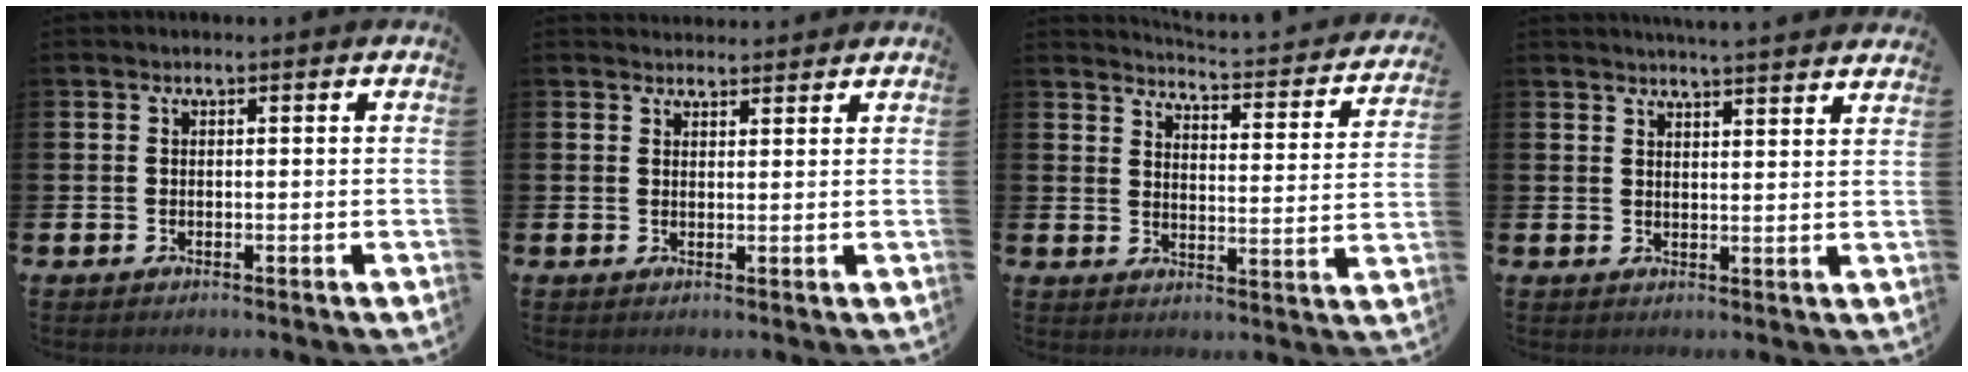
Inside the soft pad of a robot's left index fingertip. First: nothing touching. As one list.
[{"total": 2.2, "force": [2.2, 0.5, -0.2], "torque": [0.008, -0.011, 0.038]}, {"total": 3.5, "force": [3.5, 0.0, 0.6], "torque": [-0.024, -0.041, 0.052]}, {"total": 4.1, "force": [4.0, -0.8, 0.1], "torque": [-0.007, -0.026, 0.072]}]